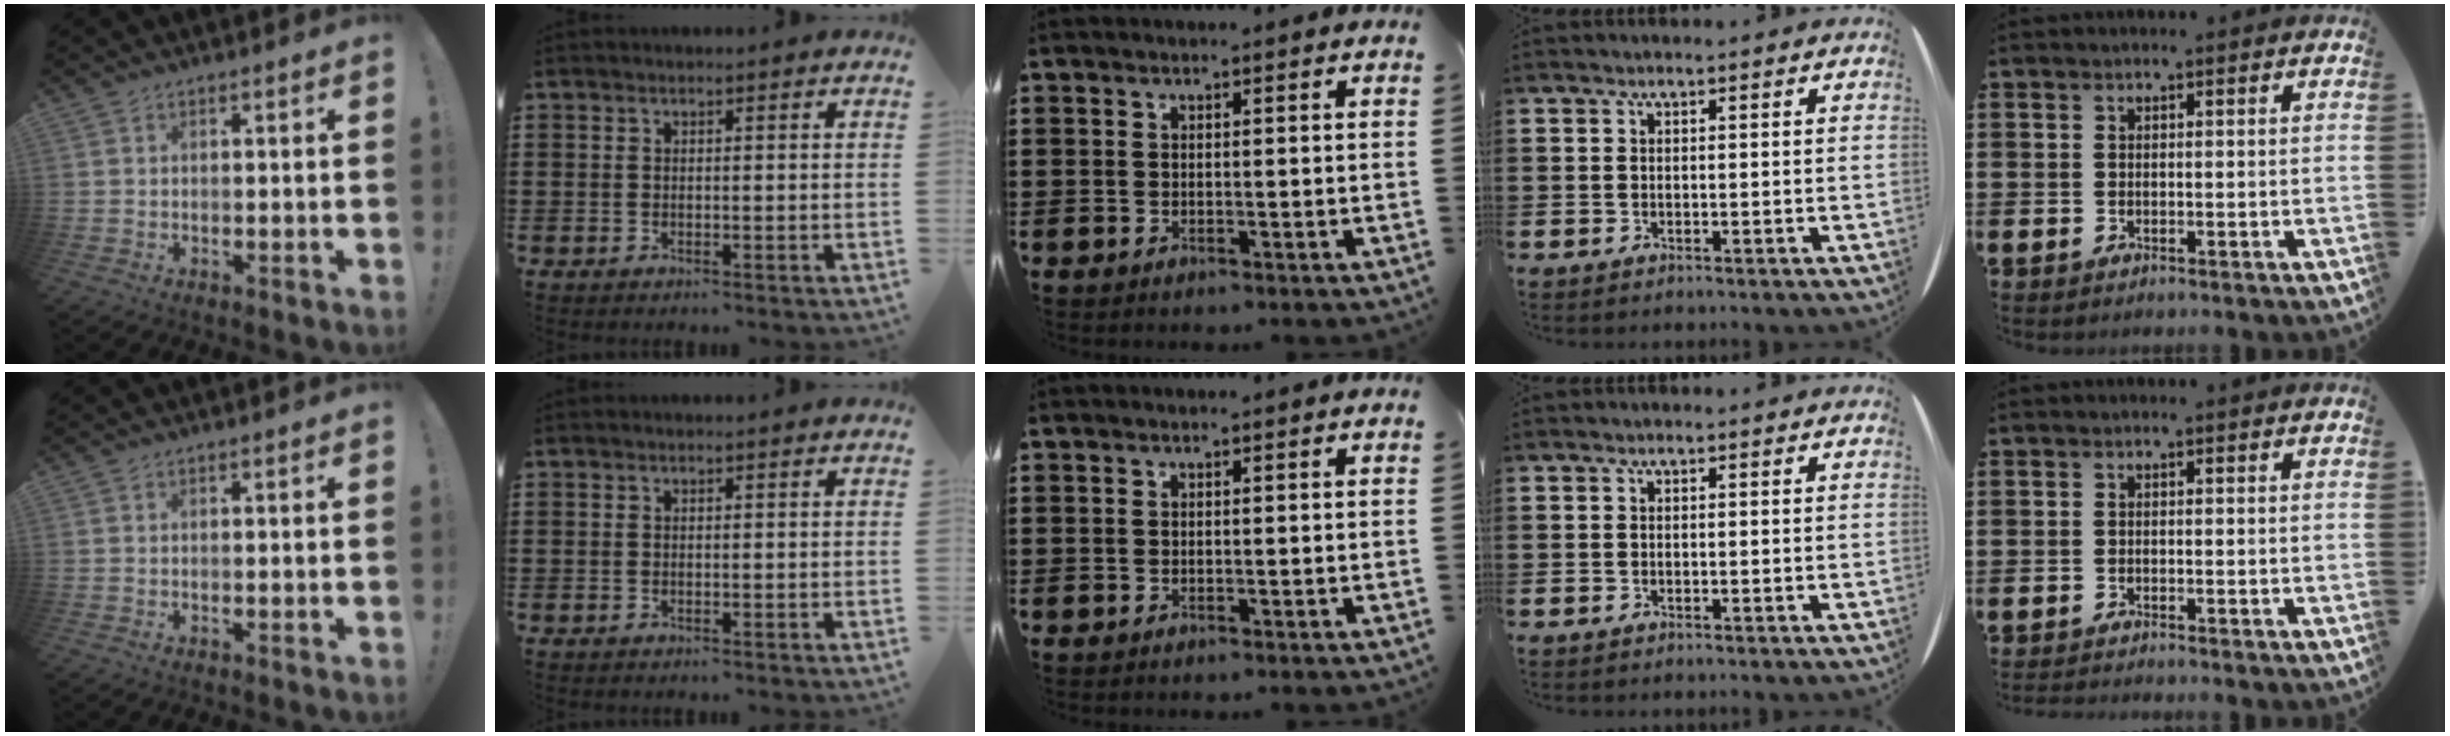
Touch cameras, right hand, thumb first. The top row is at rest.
{"little": {"total": 0.7, "force": [-0.7, -0.1, 0.1], "torque": [-0.001, -0.002, -0.014]}}